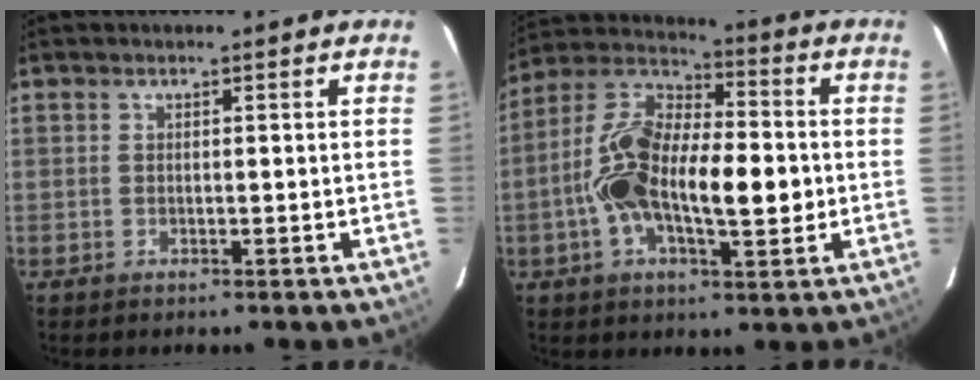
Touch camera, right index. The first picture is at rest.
{"total": 16.9, "force": [-1.8, 6.6, 15.5], "torque": [-0.299, 0.024, -0.033]}